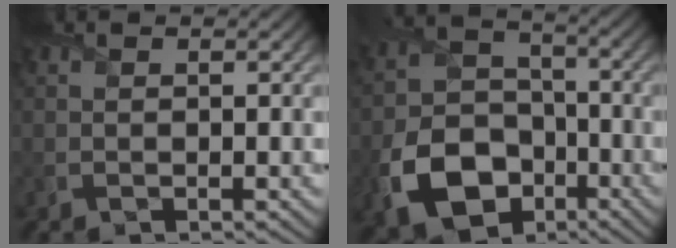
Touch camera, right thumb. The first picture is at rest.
{"total": 12.2, "force": [-5.5, 8.7, 6.6], "torque": [-0.152, -0.029, -0.109]}